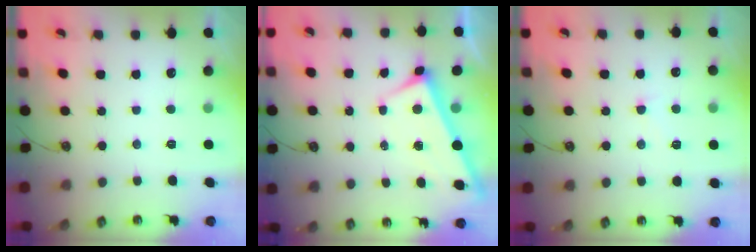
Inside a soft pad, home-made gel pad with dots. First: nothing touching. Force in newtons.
{"total": 3.3, "press": 3.3, "slide": 0.0}
{"total": 1.4, "press": 1.2, "slide": 0.7}